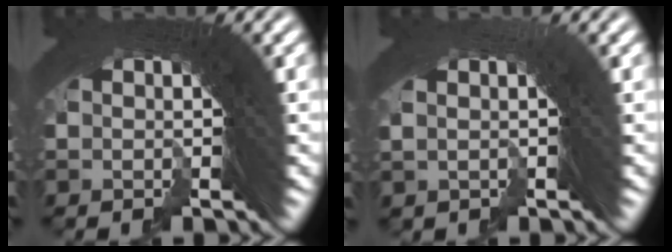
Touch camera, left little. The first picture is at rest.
{"total": 0.8, "force": [0.0, -0.7, 0.4], "torque": [0.005, 0.016, 0.000]}